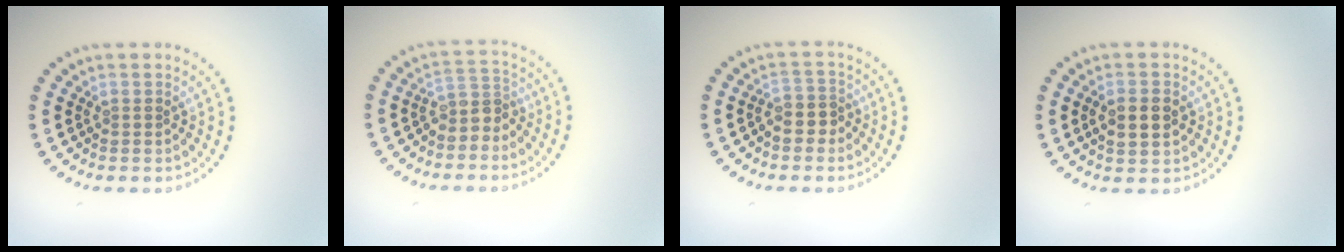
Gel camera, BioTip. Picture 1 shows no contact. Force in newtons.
{"total": 2.6, "press": 2.0, "slide": 1.6}
{"total": 2.4, "press": 2.2, "slide": 1.1}
{"total": 2.8, "press": 2.8, "slide": 0.3}